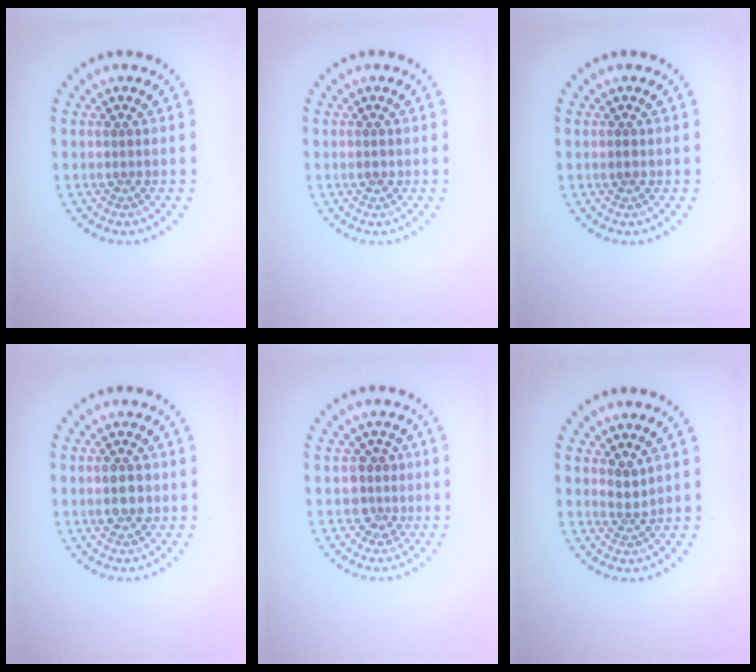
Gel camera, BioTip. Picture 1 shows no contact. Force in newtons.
{"total": 1.0, "press": 1.0, "slide": 0.1}
{"total": 0.9, "press": 0.9, "slide": 0.3}
{"total": 3.0, "press": 3.0, "slide": 0.2}
{"total": 2.1, "press": 1.7, "slide": 1.2}
{"total": 1.6, "press": 1.1, "slide": 1.1}